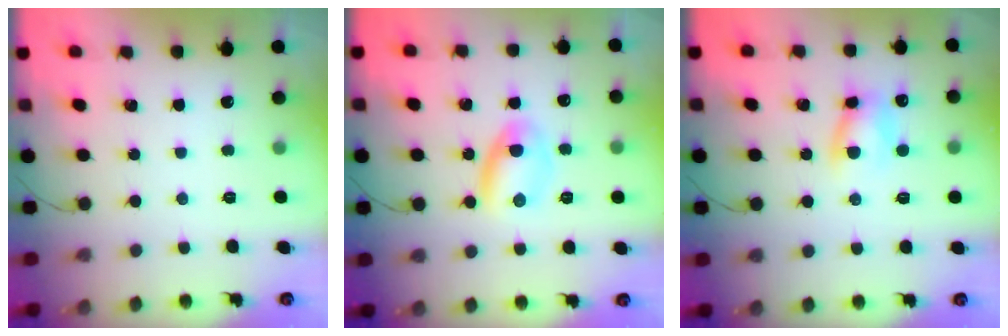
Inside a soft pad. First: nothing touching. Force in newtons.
{"total": 5.6, "press": 5.4, "slide": 1.5}
{"total": 7.0, "press": 6.9, "slide": 1.2}